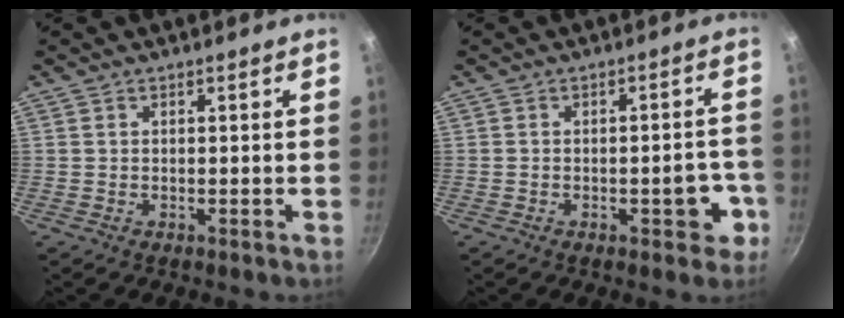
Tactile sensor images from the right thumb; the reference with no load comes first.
{"total": 6.4, "force": [-2.5, 2.9, 5.1], "torque": [-0.032, 0.024, -0.030]}